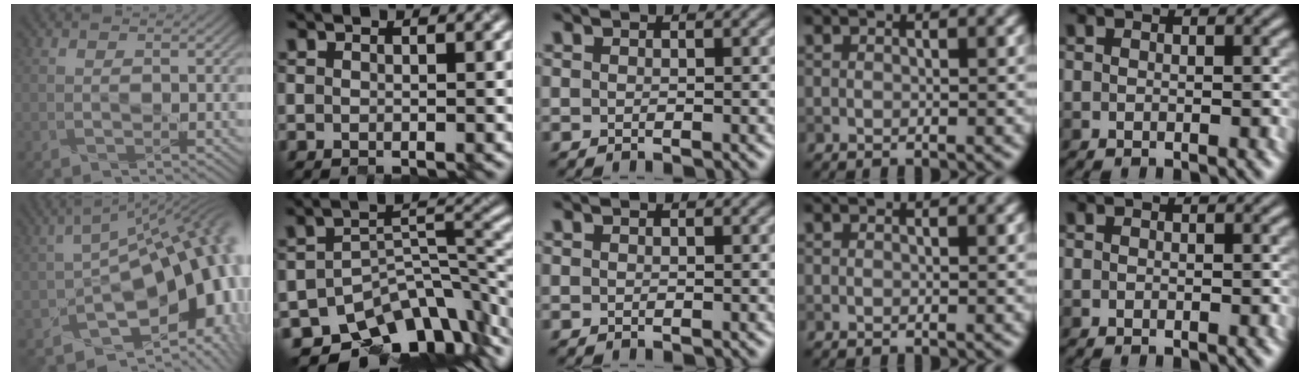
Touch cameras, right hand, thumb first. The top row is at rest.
{"thumb": {"total": 16.2, "force": [-4.8, 8.9, 12.7], "torque": [-0.153, -0.027, -0.059]}, "index": {"total": 10.6, "force": [-8.2, 4.7, 4.8], "torque": [-0.068, -0.011, -0.128]}}